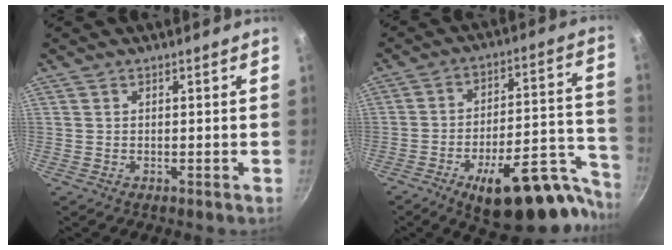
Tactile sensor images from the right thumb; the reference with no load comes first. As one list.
[{"total": 22.0, "force": [-14.6, 7.3, 14.7], "torque": [-0.120, 0.115, -0.210]}]